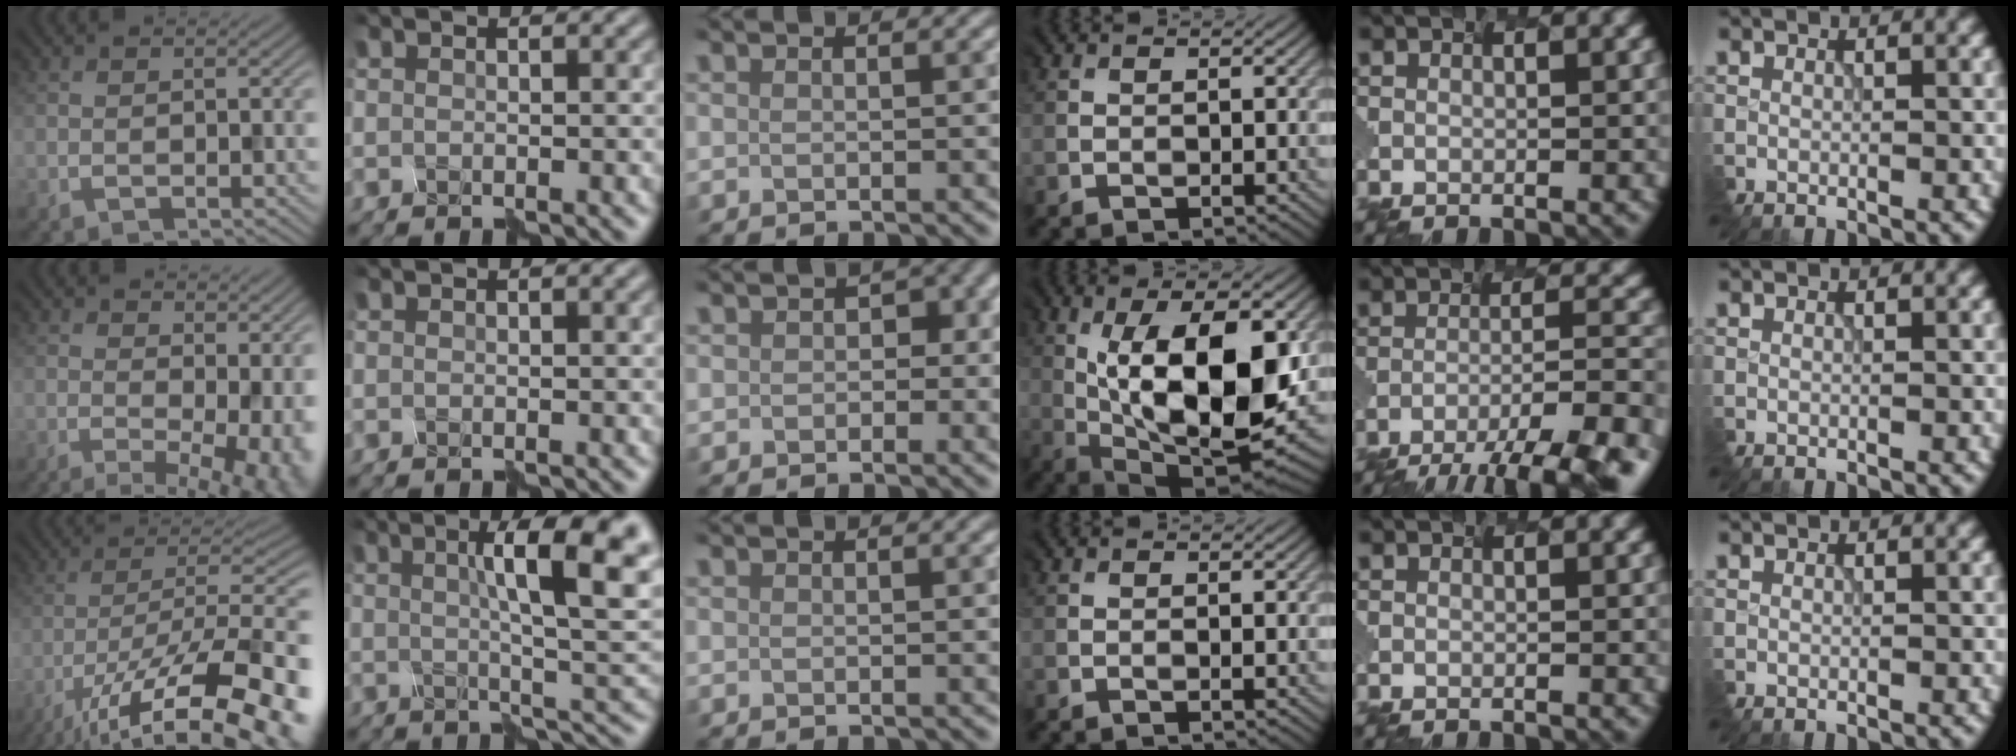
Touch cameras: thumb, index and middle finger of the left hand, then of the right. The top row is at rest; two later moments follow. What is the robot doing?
{"motion": "assemble", "object": "spray bottle"}